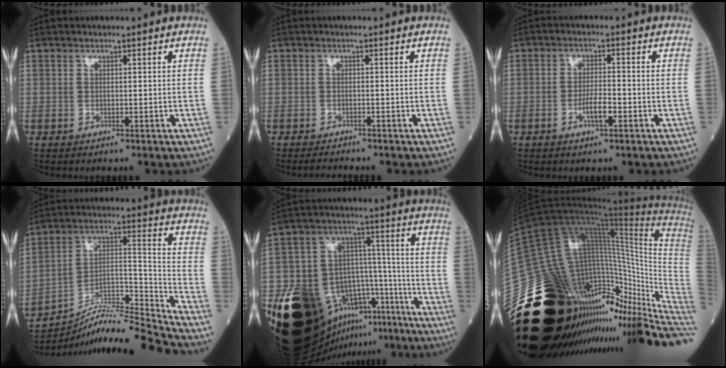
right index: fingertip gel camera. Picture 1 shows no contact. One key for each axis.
{"total": 1.7, "fx": -1.7, "fy": -0.3, "fz": 0.3, "tx": -0.011, "ty": -0.008, "tz": -0.027}
{"total": 3.7, "fx": -1.6, "fy": 0.8, "fz": 3.3, "tx": -0.061, "ty": 0.002, "tz": -0.029}
{"total": 16.5, "fx": -15.7, "fy": -2.5, "fz": 4.7, "tx": -0.072, "ty": 0.035, "tz": -0.269}
{"total": 27.2, "fx": -16.0, "fy": 15.1, "fz": 15.9, "tx": -0.274, "ty": 0.050, "tz": -0.239}
{"total": 43.5, "fx": -26.8, "fy": 14.9, "fz": 30.9, "tx": -0.448, "ty": -0.002, "tz": -0.400}